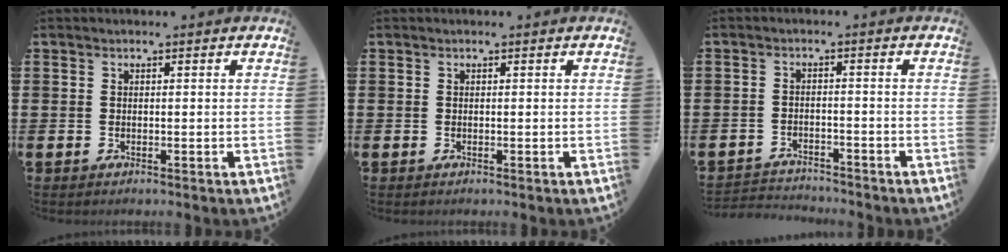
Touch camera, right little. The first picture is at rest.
{"total": 0.0}
{"total": 1.9, "force": [-1.9, 0.2, -0.3], "torque": [-0.002, 0.002, -0.044]}